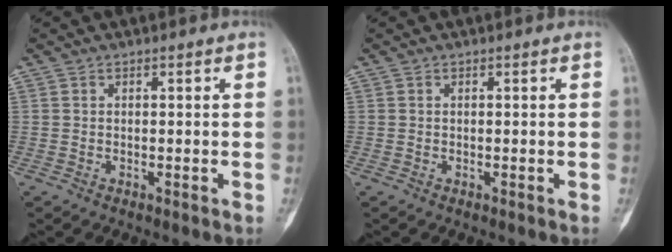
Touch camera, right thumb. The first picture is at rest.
{"total": 0.0}